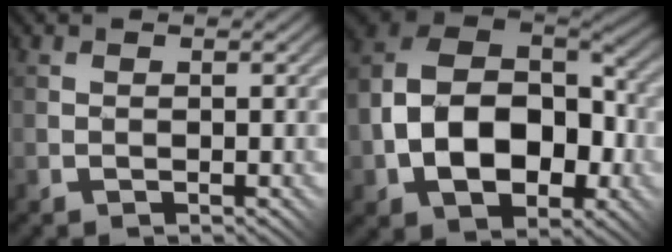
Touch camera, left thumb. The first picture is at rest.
{"total": 14.0, "force": [-1.8, 9.8, 9.9], "torque": [-0.200, -0.014, -0.026]}